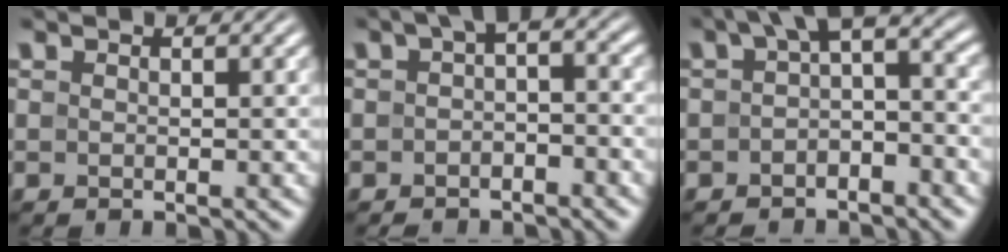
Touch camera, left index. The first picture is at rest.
{"total": 3.3, "force": [-1.0, 1.7, 2.7], "torque": [-0.030, 0.010, -0.026]}
{"total": 4.7, "force": [-0.3, 2.4, 4.1], "torque": [-0.047, 0.015, -0.019]}